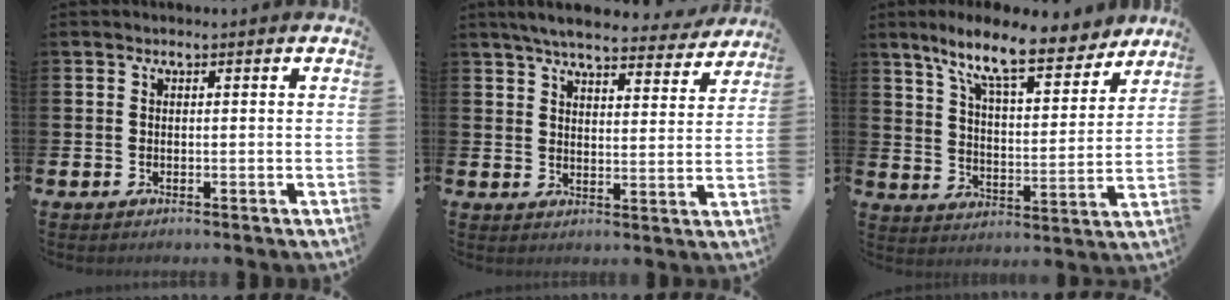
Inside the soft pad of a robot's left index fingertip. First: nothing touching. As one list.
[{"total": 6.1, "force": [5.6, 1.1, 1.9], "torque": [-0.044, -0.033, 0.096]}, {"total": 11.5, "force": [9.5, 2.3, 6.1], "torque": [-0.128, -0.049, 0.162]}]